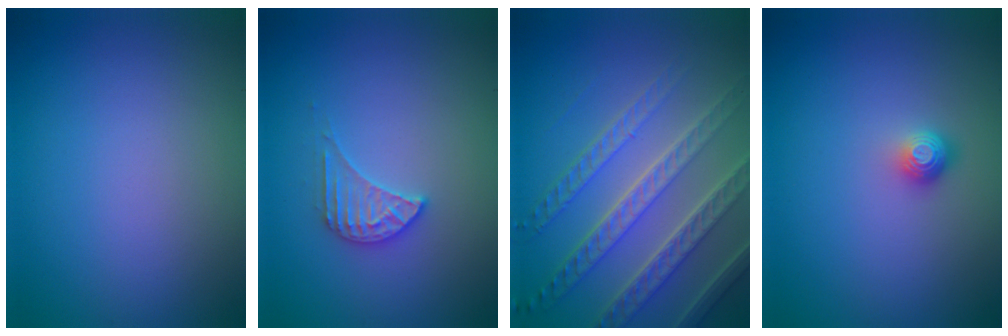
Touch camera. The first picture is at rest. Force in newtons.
{"total": 2.3, "press": 2.3, "slide": 0.3}
{"total": 7.2, "press": 5.4, "slide": 4.8}
{"total": 1.6, "press": 1.2, "slide": 1.1}